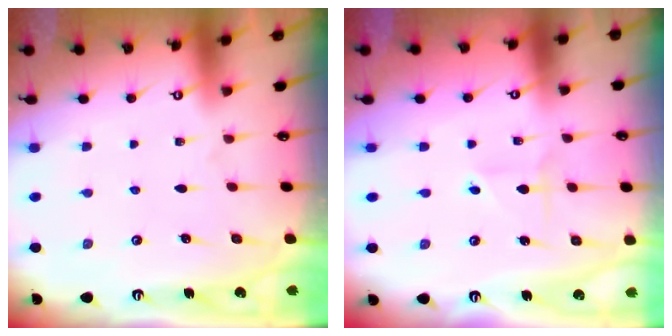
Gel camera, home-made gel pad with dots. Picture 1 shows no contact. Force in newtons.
{"total": 2.2, "press": 2.2, "slide": 0.2}